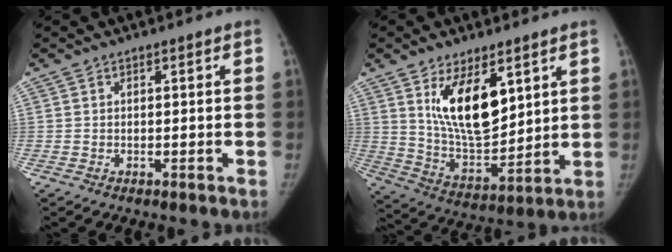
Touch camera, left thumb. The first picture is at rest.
{"total": 14.4, "force": [6.3, 6.7, 11.1], "torque": [-0.160, -0.044, 0.131]}